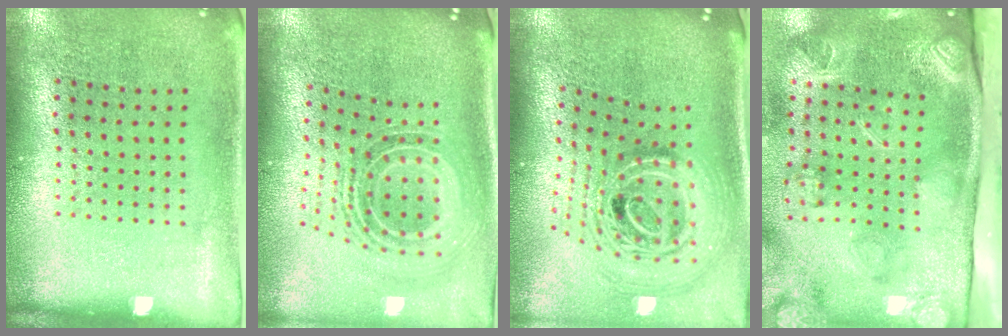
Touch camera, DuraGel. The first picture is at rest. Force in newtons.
{"total": 1.6, "press": 1.2, "slide": 1.0}
{"total": 3.0, "press": 2.0, "slide": 2.2}
{"total": 4.6, "press": 3.2, "slide": 3.3}